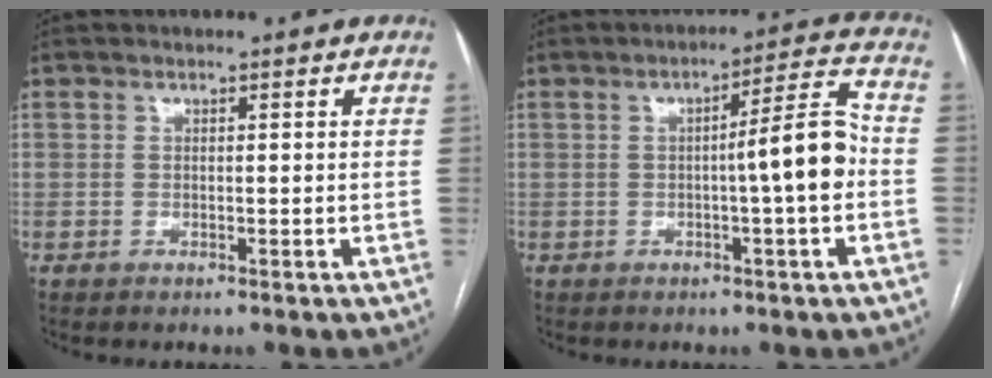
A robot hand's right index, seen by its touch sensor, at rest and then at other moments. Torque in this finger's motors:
{"motor_torque": [1.32, -0.28, 0.54, 0.12]}